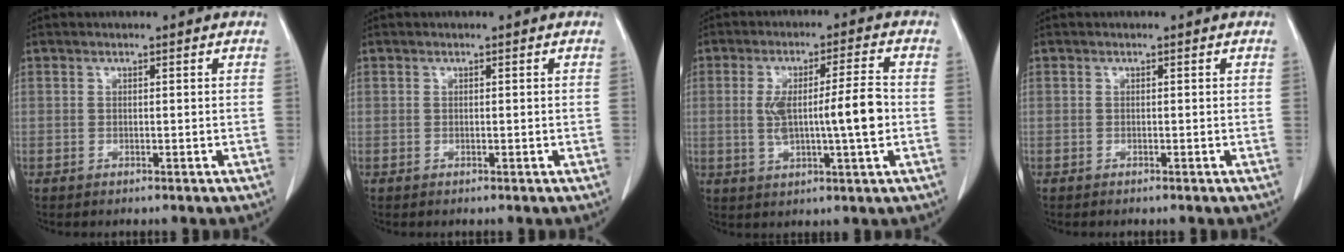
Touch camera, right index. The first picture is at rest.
{"total": 0.0}
{"total": 9.7, "force": [-0.5, 0.7, 9.6], "torque": [-0.168, 0.009, -0.008]}
{"total": 0.0}